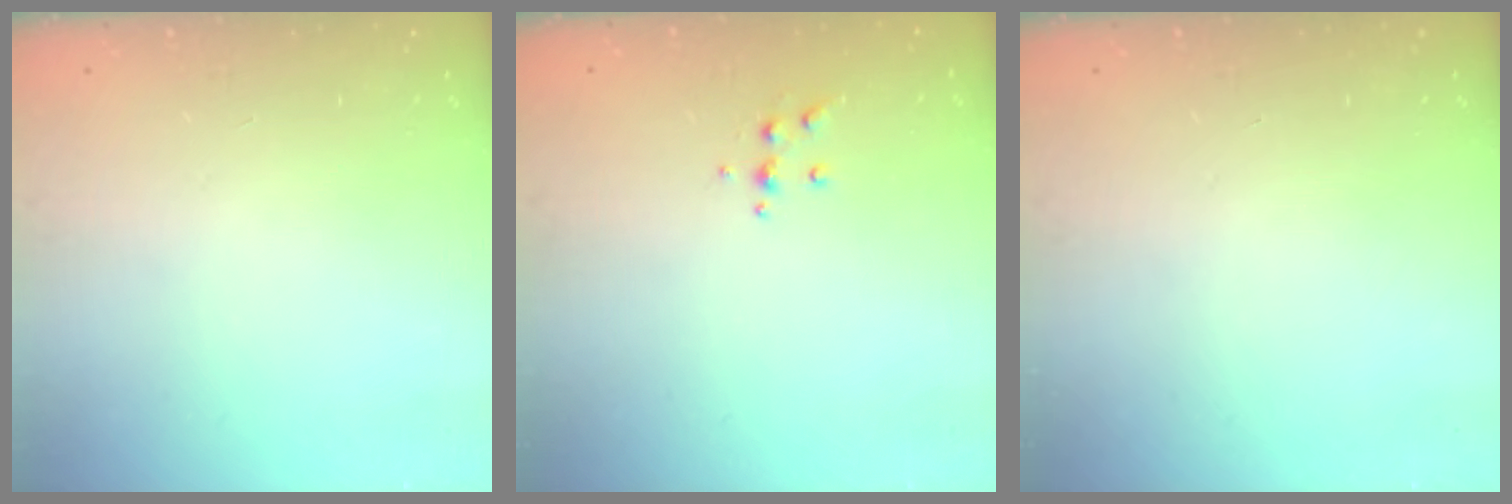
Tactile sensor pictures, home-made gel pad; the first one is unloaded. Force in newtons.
{"total": 5.0, "press": 4.8, "slide": 1.0}
{"total": 0.0}